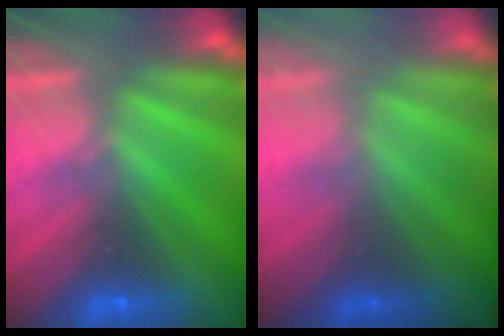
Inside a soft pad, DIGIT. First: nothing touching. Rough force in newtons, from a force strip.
{"total": 2.4}